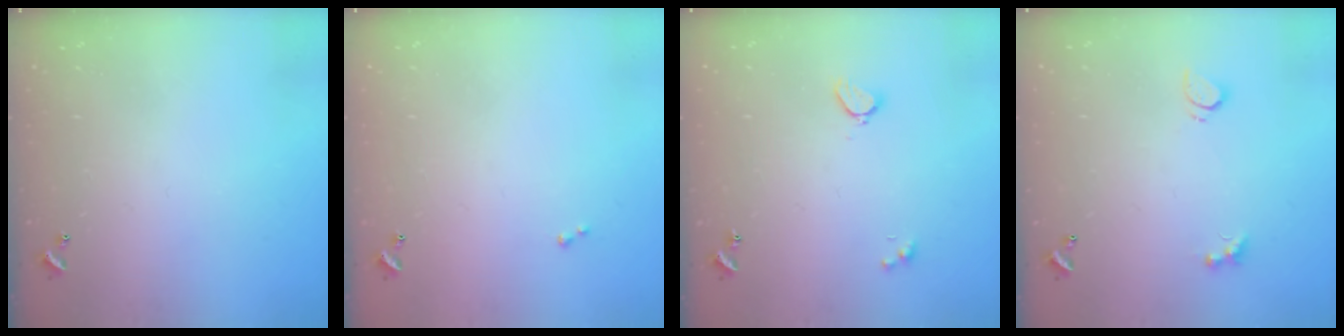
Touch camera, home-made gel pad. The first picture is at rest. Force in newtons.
{"total": 0.0}
{"total": 2.1, "press": 2.0, "slide": 0.5}
{"total": 3.0, "press": 2.7, "slide": 1.1}